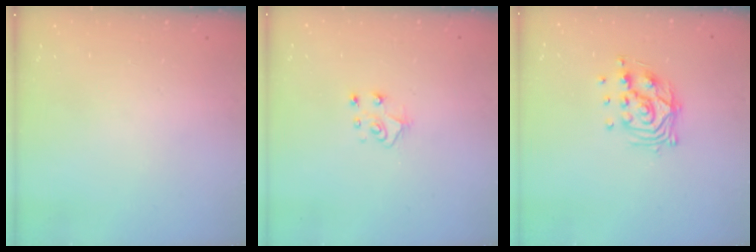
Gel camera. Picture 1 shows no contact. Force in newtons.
{"total": 5.6, "press": 5.6, "slide": 0.4}
{"total": 10.6, "press": 10.6, "slide": 0.9}